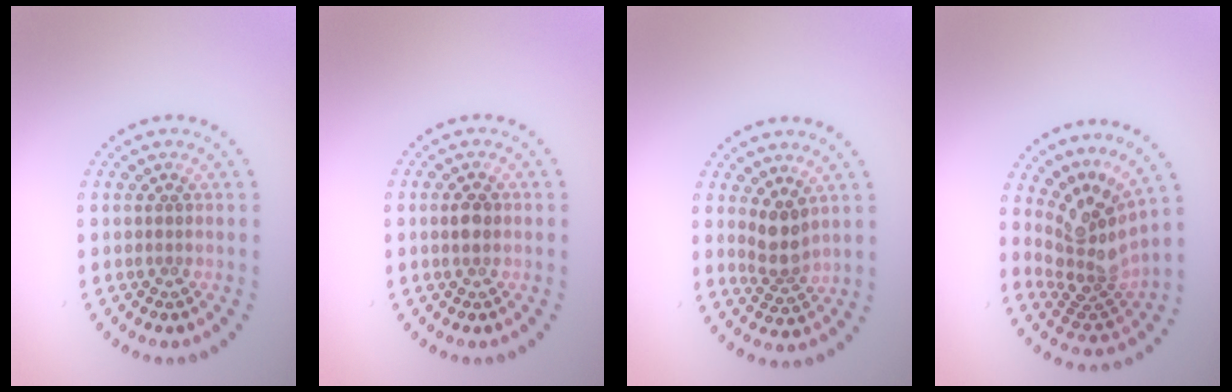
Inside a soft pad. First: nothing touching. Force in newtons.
{"total": 1.4, "press": 1.3, "slide": 0.3}
{"total": 2.8, "press": 2.3, "slide": 1.7}
{"total": 4.7, "press": 3.2, "slide": 3.5}